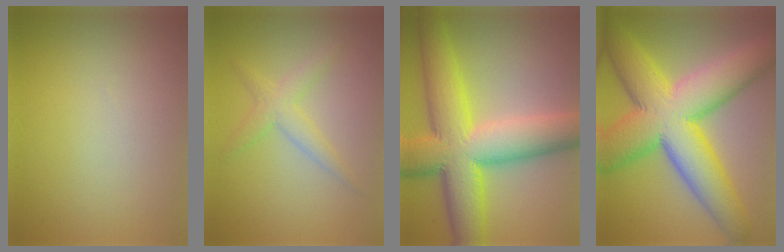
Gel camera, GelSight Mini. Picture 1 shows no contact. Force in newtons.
{"total": 2.3, "press": 2.3, "slide": 0.2}
{"total": 13.1, "press": 13.1, "slide": 0.2}
{"total": 14.3, "press": 14.3, "slide": 0.4}